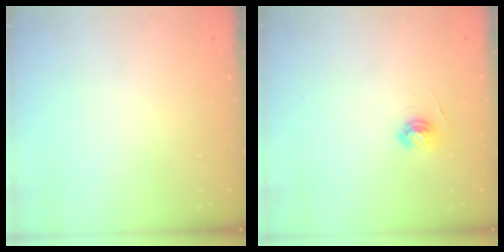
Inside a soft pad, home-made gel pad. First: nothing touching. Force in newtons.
{"total": 4.0, "press": 4.0, "slide": 0.5}